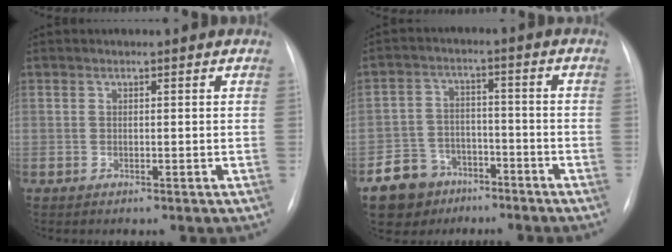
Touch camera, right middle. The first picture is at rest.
{"total": 7.9, "force": [-5.1, 6.0, 1.1], "torque": [-0.026, 0.014, -0.083]}